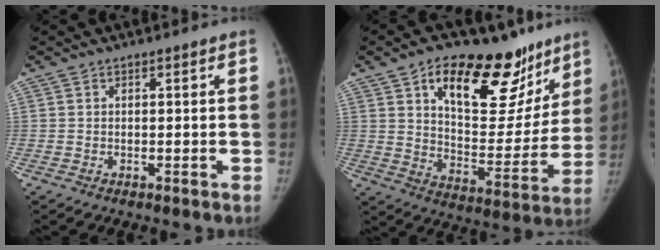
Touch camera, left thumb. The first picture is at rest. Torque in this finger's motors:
{"motor_torque": [0.26, 0.55, 1.46, -1.31, 0.11]}